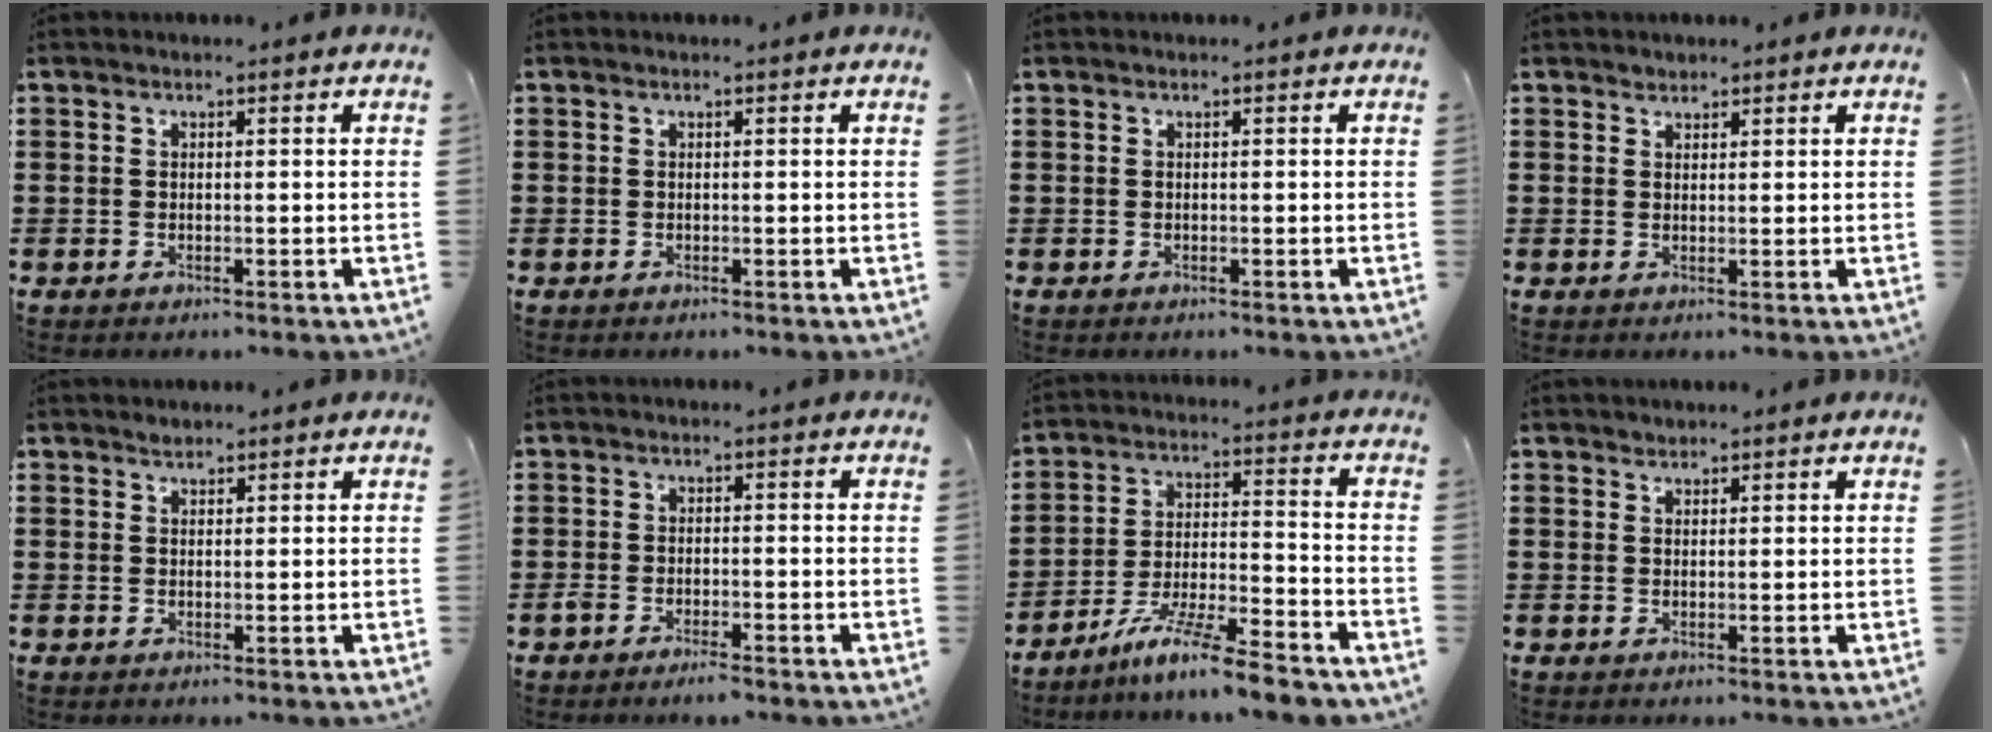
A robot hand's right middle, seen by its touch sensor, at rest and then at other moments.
{"total": 0.0}
{"total": 0.0}
{"total": 1.2, "force": [1.1, 0.4, -0.3], "torque": [0.002, -0.001, 0.022]}
{"total": 1.0, "force": [0.9, 0.4, 0.0], "torque": [-0.002, 0.001, 0.017]}
{"total": 2.0, "force": [-1.6, 0.3, 1.1], "torque": [-0.020, 0.002, -0.029]}
{"total": 9.8, "force": [-8.3, 0.0, 5.2], "torque": [-0.097, 0.006, -0.161]}
{"total": 1.0, "force": [0.9, 0.3, -0.3], "torque": [0.002, -0.002, 0.019]}